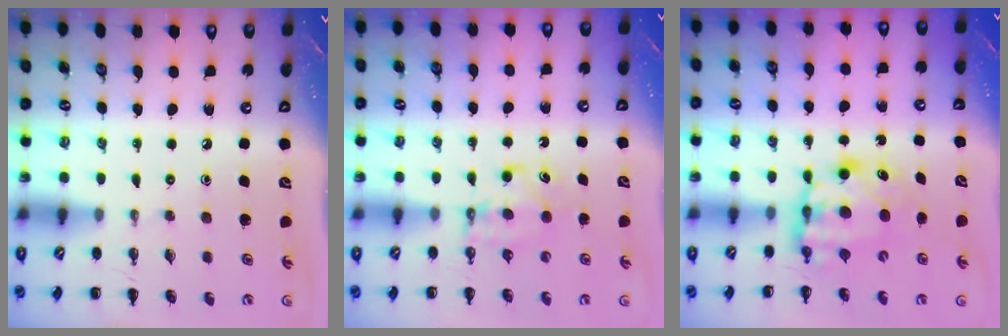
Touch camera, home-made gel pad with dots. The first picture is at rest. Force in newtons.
{"total": 5.0, "press": 4.9, "slide": 1.1}
{"total": 6.2, "press": 6.1, "slide": 0.9}